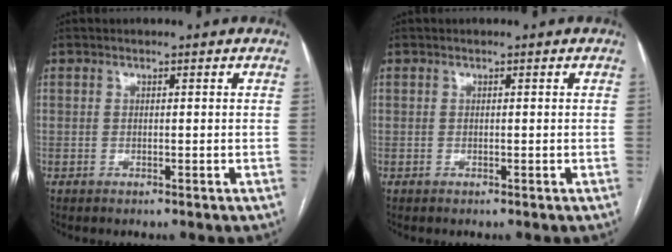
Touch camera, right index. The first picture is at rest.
{"total": 0.0}